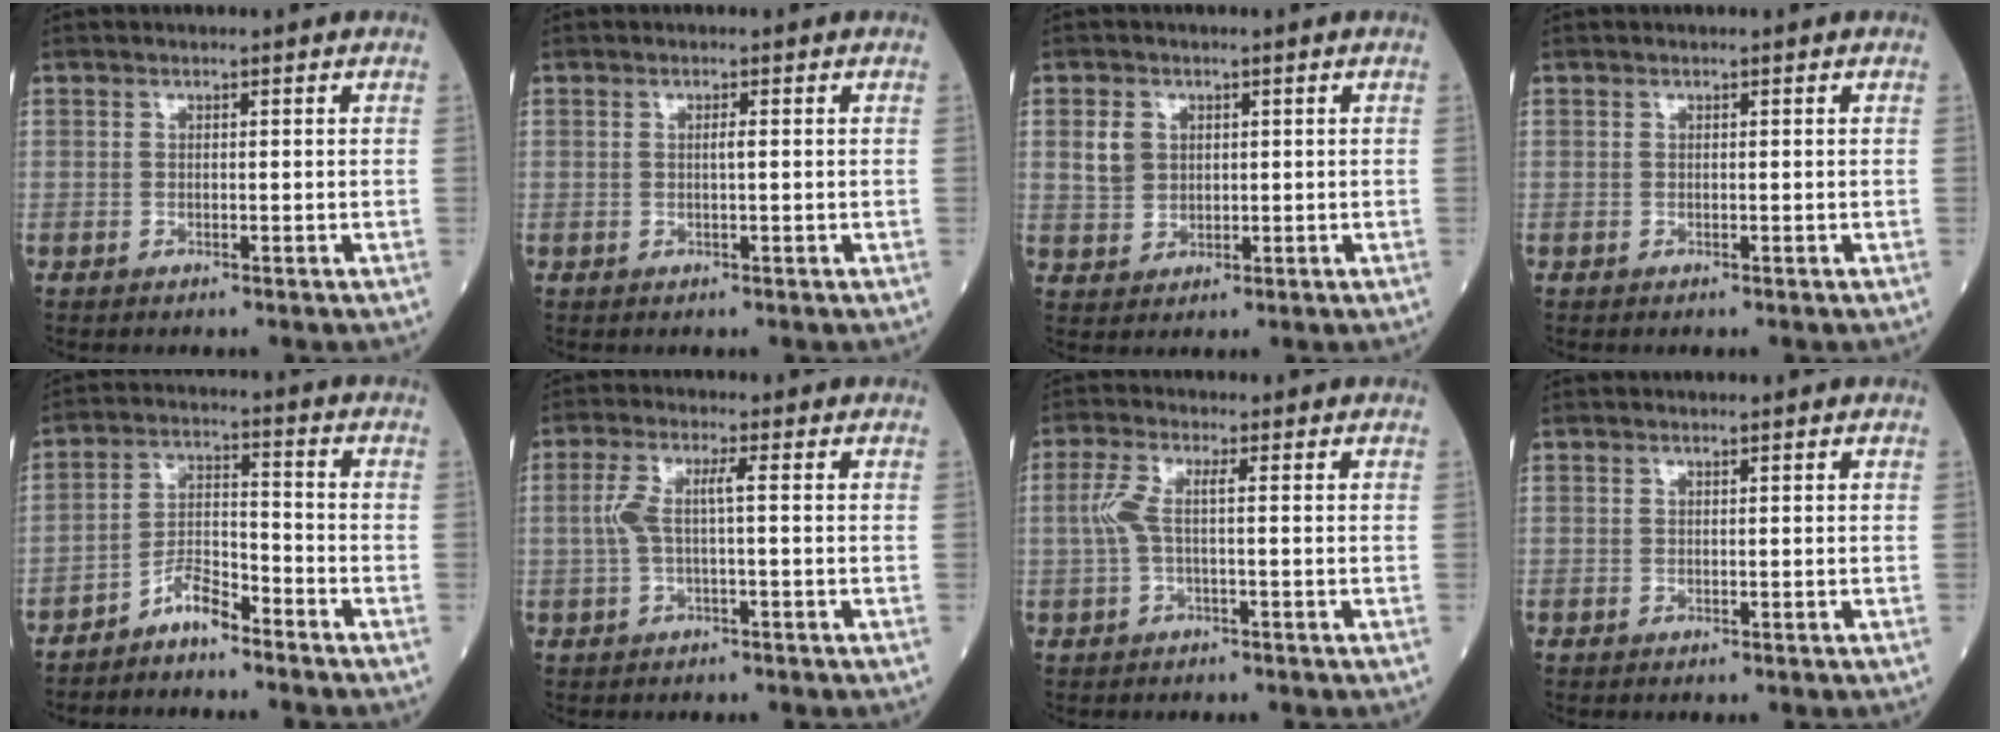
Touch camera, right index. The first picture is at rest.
{"total": 0.9, "force": [0.1, -0.1, 0.8], "torque": [-0.016, 0.000, 0.000]}
{"total": 3.8, "force": [1.0, 3.2, 1.8], "torque": [-0.038, 0.010, 0.025]}
{"total": 0.0}
{"total": 5.0, "force": [-4.2, 1.2, 2.3], "torque": [-0.040, 0.002, -0.083]}
{"total": 4.2, "force": [0.0, 0.6, 4.2], "torque": [-0.100, 0.018, 0.000]}
{"total": 3.7, "force": [0.0, 0.7, 3.6], "torque": [-0.095, 0.013, -0.004]}
{"total": 0.0}